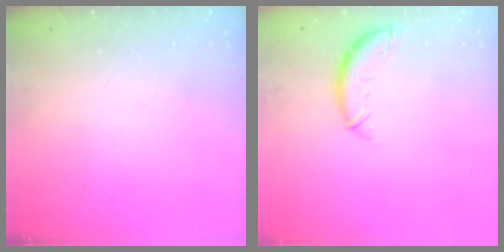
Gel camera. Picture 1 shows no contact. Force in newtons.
{"total": 8.2, "press": 8.2, "slide": 0.7}